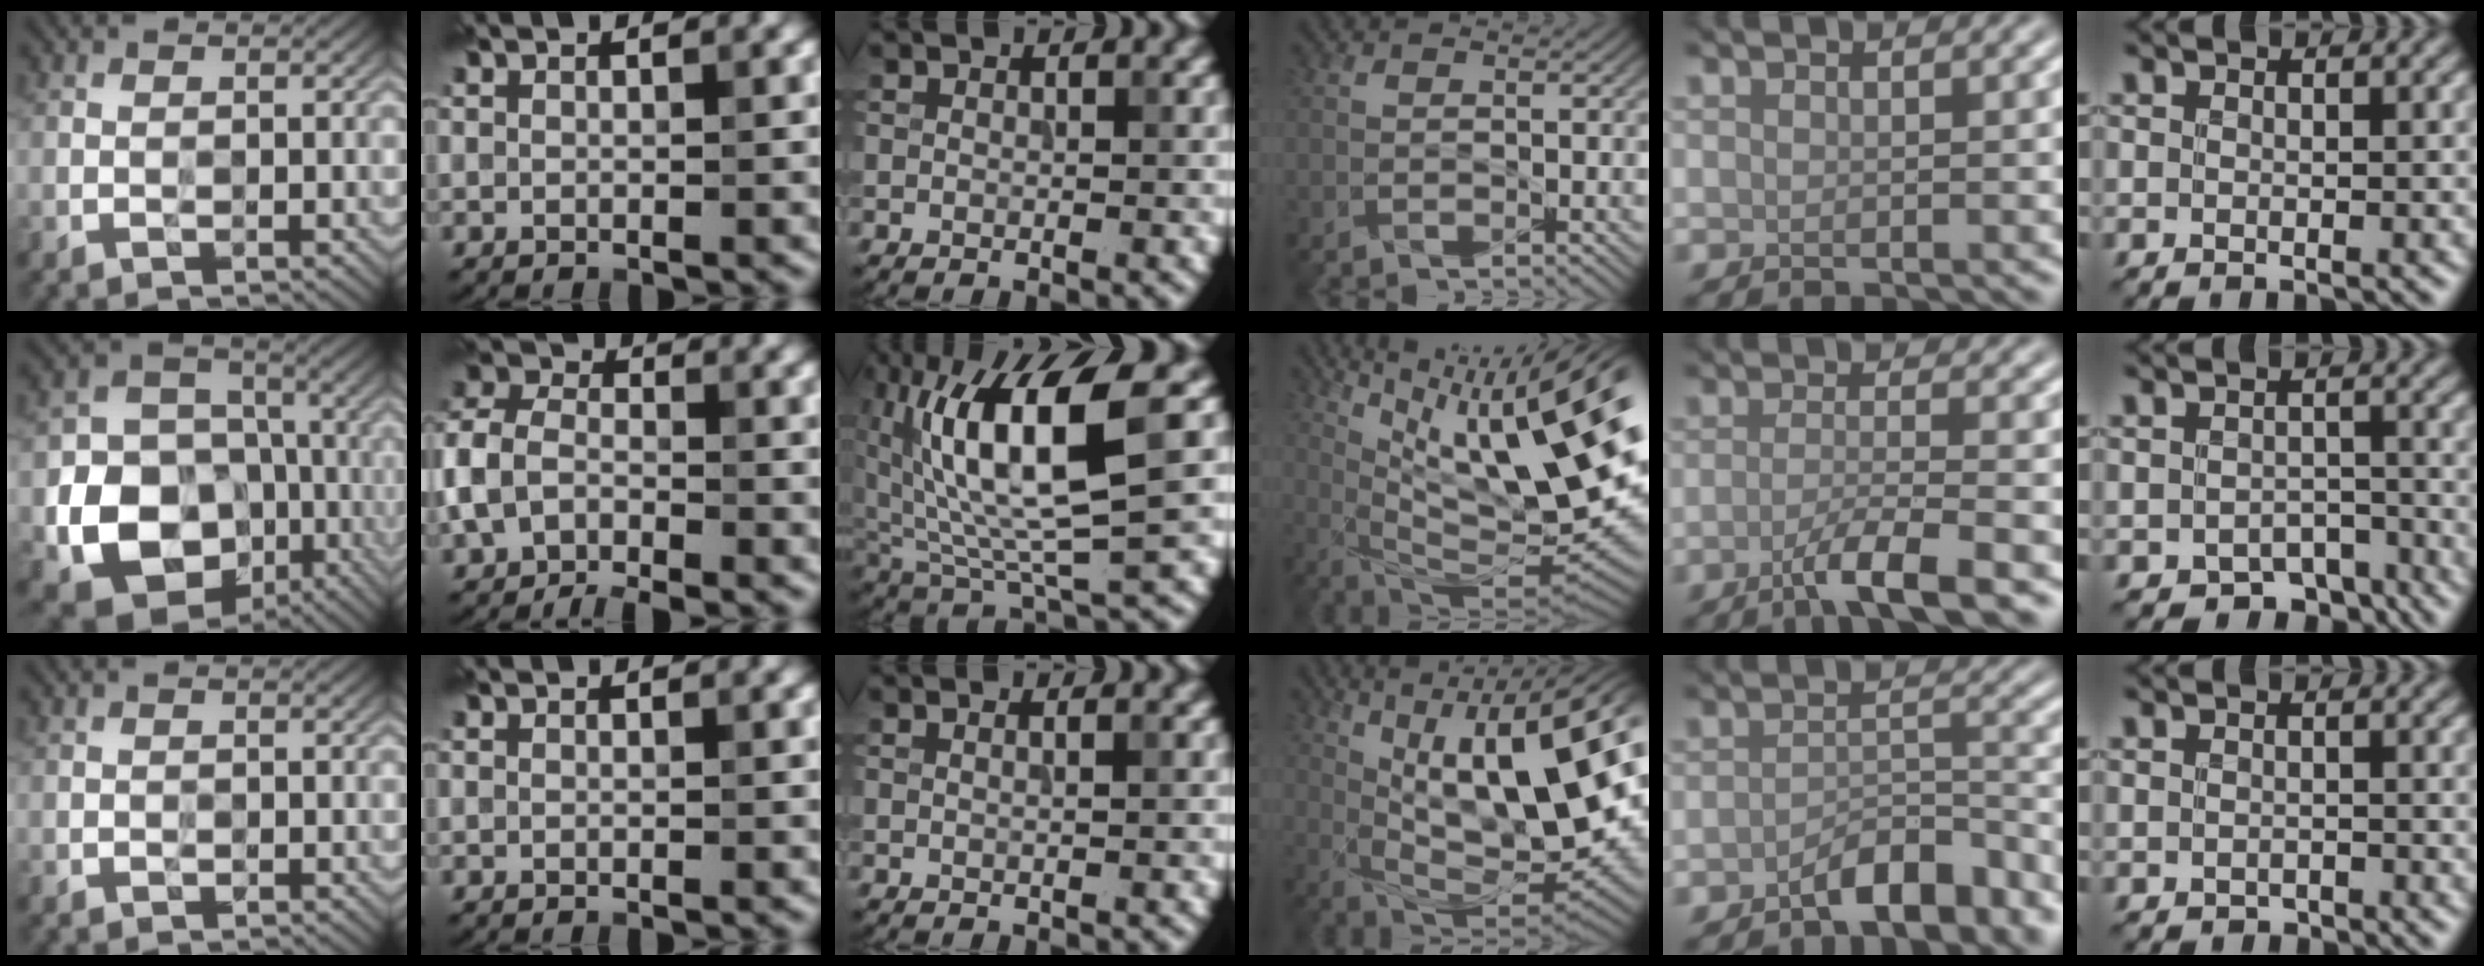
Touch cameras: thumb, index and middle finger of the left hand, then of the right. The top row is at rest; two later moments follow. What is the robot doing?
{"motion": "wipe", "object": "measuring cup"}